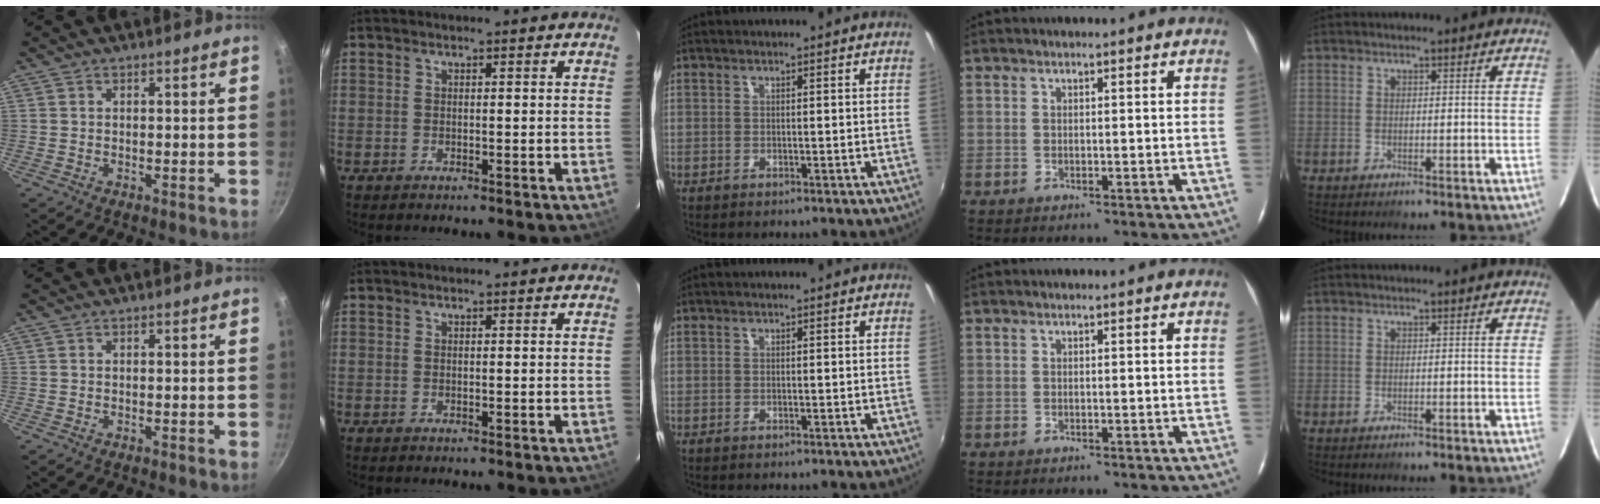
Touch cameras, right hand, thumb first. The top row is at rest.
{}